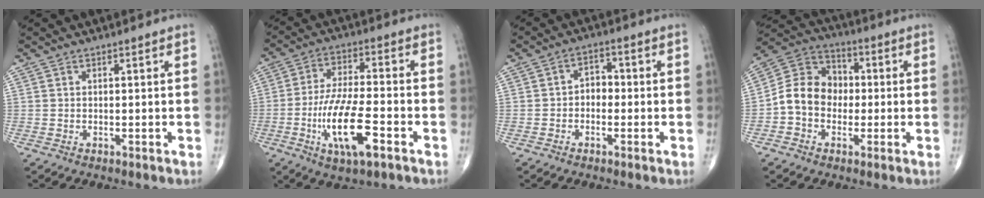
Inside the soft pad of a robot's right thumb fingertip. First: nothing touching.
{"total": 13.6, "force": [-5.0, 4.3, 11.9], "torque": [-0.226, 0.017, -0.088]}
{"total": 3.4, "force": [-0.7, 2.6, 2.2], "torque": [-0.017, 0.016, -0.023]}
{"total": 10.7, "force": [-1.4, 8.9, 5.9], "torque": [-0.087, 0.041, -0.039]}